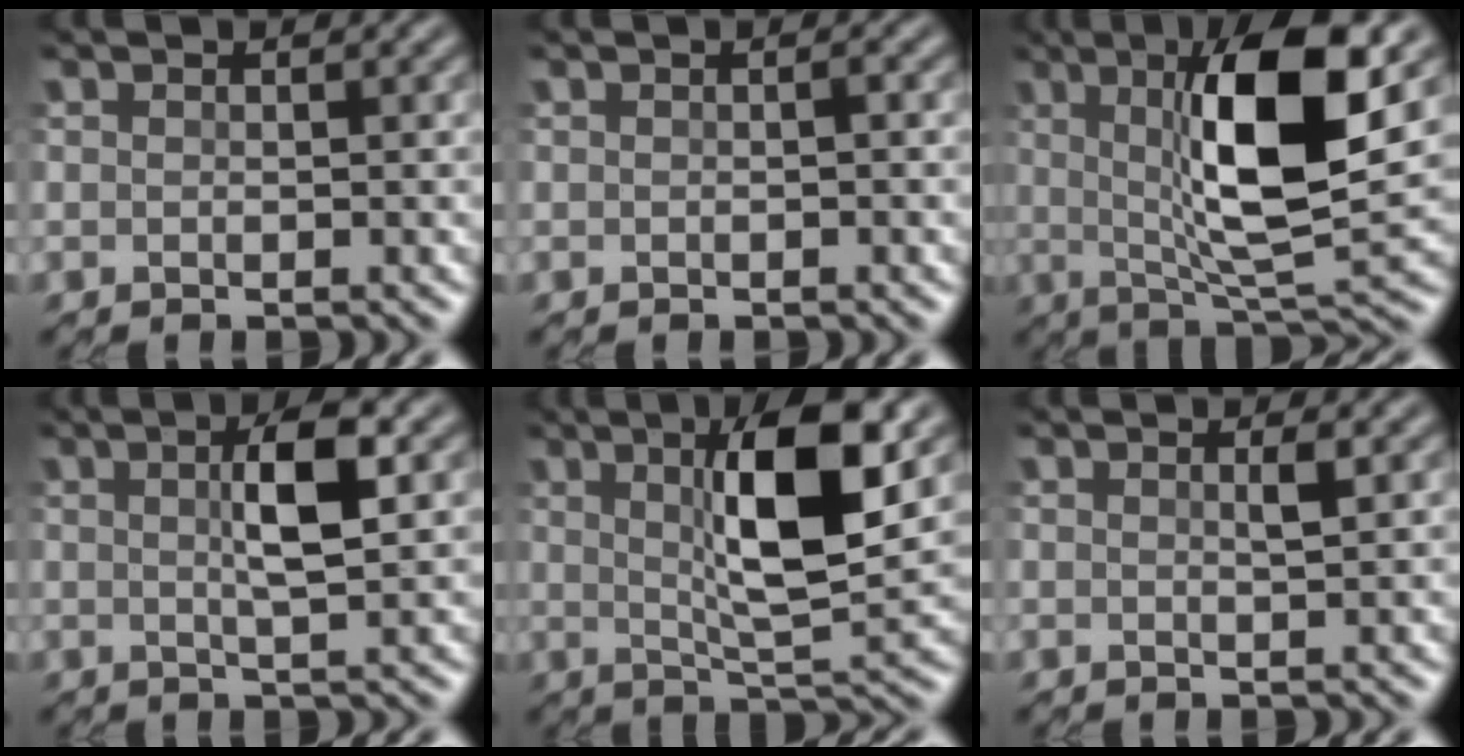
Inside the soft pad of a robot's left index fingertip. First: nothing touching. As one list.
[{"total": 0.6, "force": [-0.1, 0.1, 0.6], "torque": [-0.011, 0.002, -0.002]}, {"total": 9.8, "force": [2.1, 1.9, 9.3], "torque": [-0.154, 0.002, 0.040]}, {"total": 3.9, "force": [1.0, 0.5, 3.8], "torque": [-0.077, 0.009, 0.017]}, {"total": 7.9, "force": [2.2, 1.4, 7.5], "torque": [-0.123, 0.004, 0.036]}, {"total": 1.0, "force": [0.3, 0.0, 0.9], "torque": [-0.021, -0.001, 0.010]}]